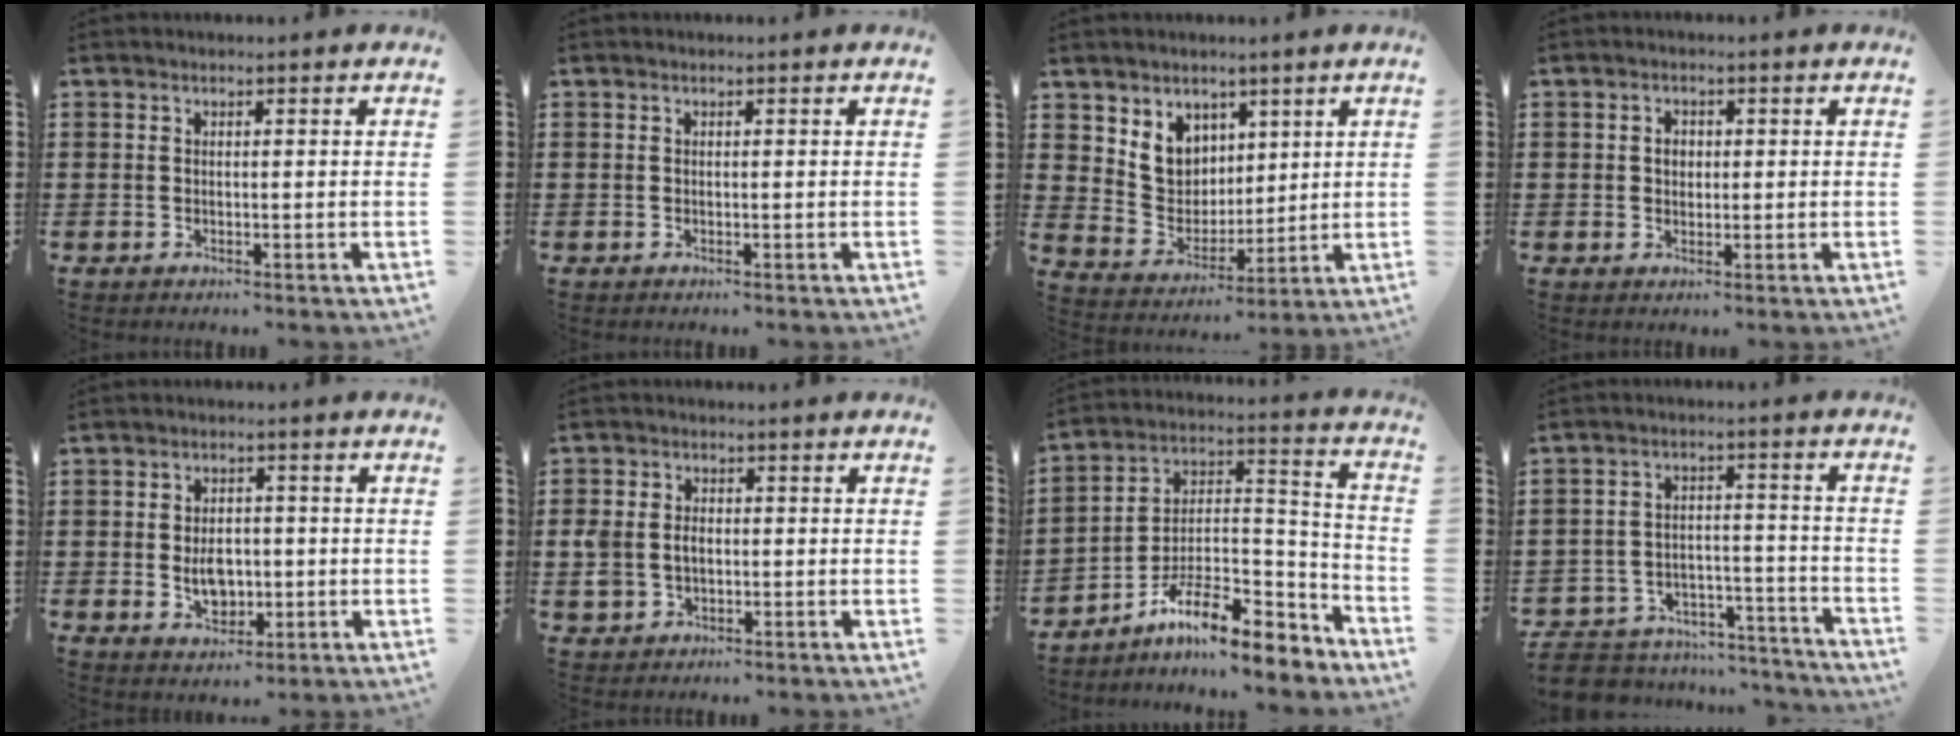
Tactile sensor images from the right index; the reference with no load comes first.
{"total": 0.0}
{"total": 6.8, "force": [3.5, 5.8, 1.3], "torque": [-0.054, -0.010, 0.068]}
{"total": 1.8, "force": [0.2, 1.5, 1.1], "torque": [-0.024, 0.009, 0.002]}
{"total": 5.1, "force": [-0.6, 3.6, 3.5], "torque": [-0.056, 0.000, -0.015]}
{"total": 3.3, "force": [-0.4, 2.8, 1.9], "torque": [-0.057, 0.003, -0.014]}
{"total": 11.6, "force": [-9.0, 3.1, 6.7], "torque": [-0.111, 0.022, -0.168]}
{"total": 5.7, "force": [-5.4, 1.5, 0.8], "torque": [-0.029, 0.009, -0.111]}